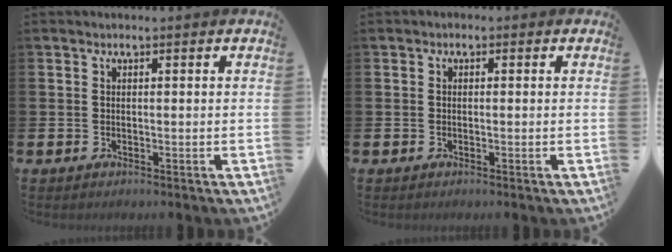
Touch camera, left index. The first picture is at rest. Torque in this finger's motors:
{"motor_torque": [0.32, -0.57, -0.26, 0.10]}